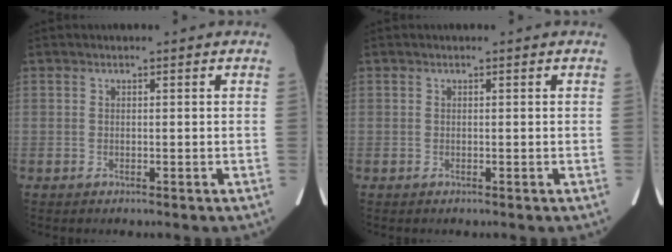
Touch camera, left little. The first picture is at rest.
{"total": 0.0}